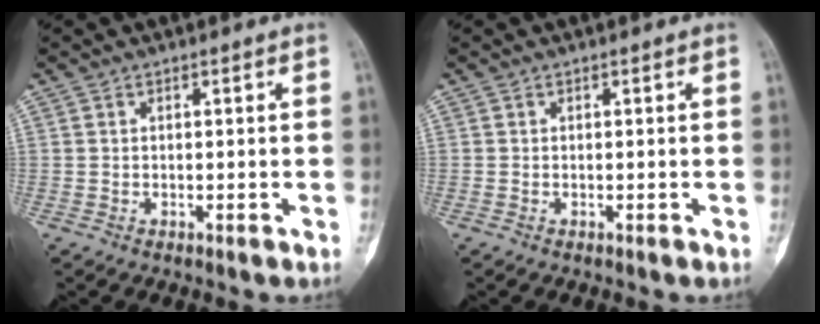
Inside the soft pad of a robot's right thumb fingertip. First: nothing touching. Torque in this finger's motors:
{"motor_torque": [-0.40, 0.13, -0.13, -0.01, 0.10]}